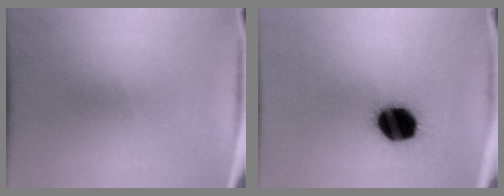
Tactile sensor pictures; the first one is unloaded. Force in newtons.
{"total": 14.6}